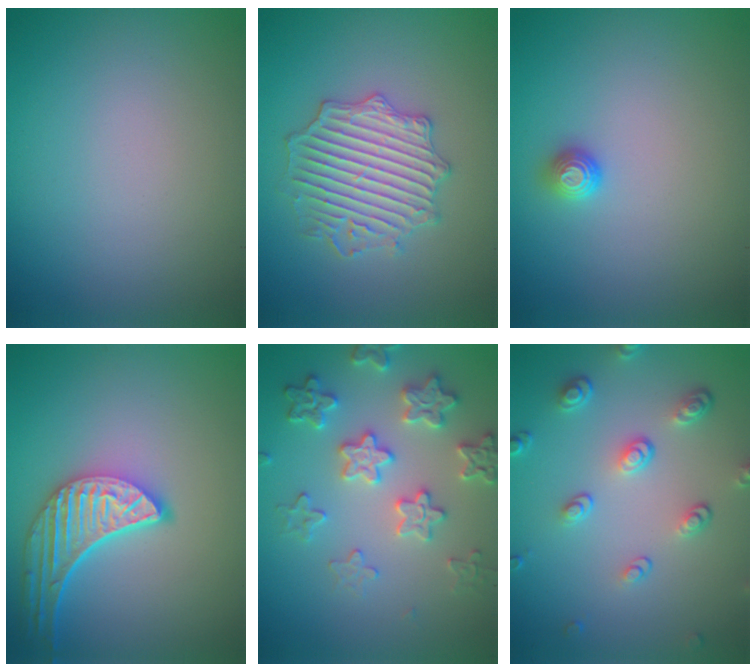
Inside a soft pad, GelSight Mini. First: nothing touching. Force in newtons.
{"total": 4.4, "press": 4.4, "slide": 0.7}
{"total": 1.2, "press": 1.1, "slide": 0.4}
{"total": 5.2, "press": 4.2, "slide": 3.1}
{"total": 4.0, "press": 3.9, "slide": 0.9}
{"total": 3.9, "press": 3.0, "slide": 2.5}